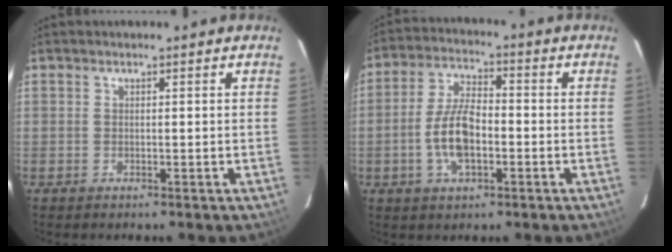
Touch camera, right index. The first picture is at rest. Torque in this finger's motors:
{"motor_torque": [1.79, -0.29, 0.37, 0.09]}